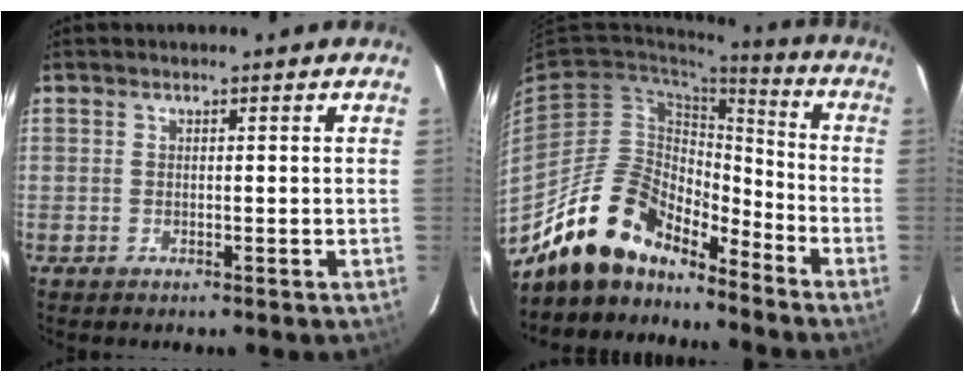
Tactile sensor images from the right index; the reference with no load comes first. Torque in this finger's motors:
{"motor_torque": [1.04, -1.10, 0.63, 0.09]}